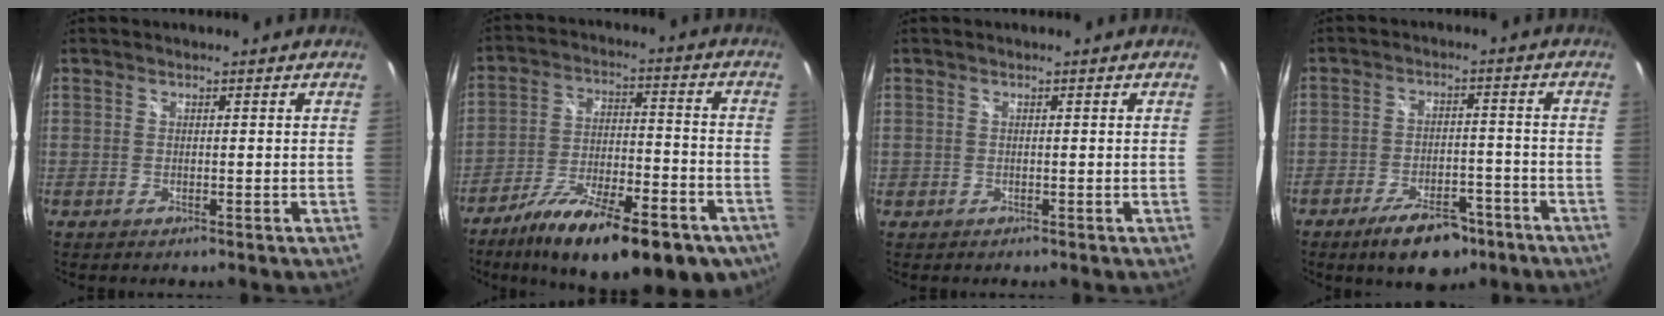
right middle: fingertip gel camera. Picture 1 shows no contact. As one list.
[{"total": 24.2, "force": [-16.5, 7.7, 15.9], "torque": [-0.254, -0.036, -0.239]}, {"total": 0.6, "force": [-0.2, 0.5, 0.0], "torque": [-0.001, -0.003, -0.005]}, {"total": 10.5, "force": [-7.3, 4.6, 6.0], "torque": [-0.118, 0.000, -0.106]}]